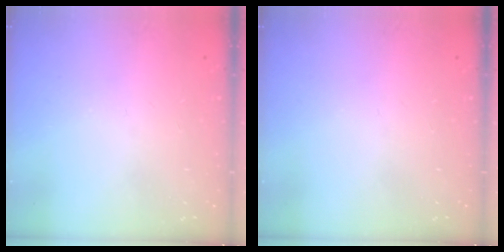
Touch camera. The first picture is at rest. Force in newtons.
{"total": 0.0}